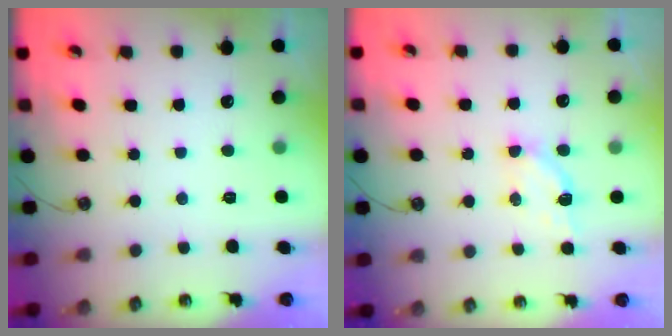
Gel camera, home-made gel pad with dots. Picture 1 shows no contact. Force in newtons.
{"total": 4.6, "press": 4.4, "slide": 1.2}